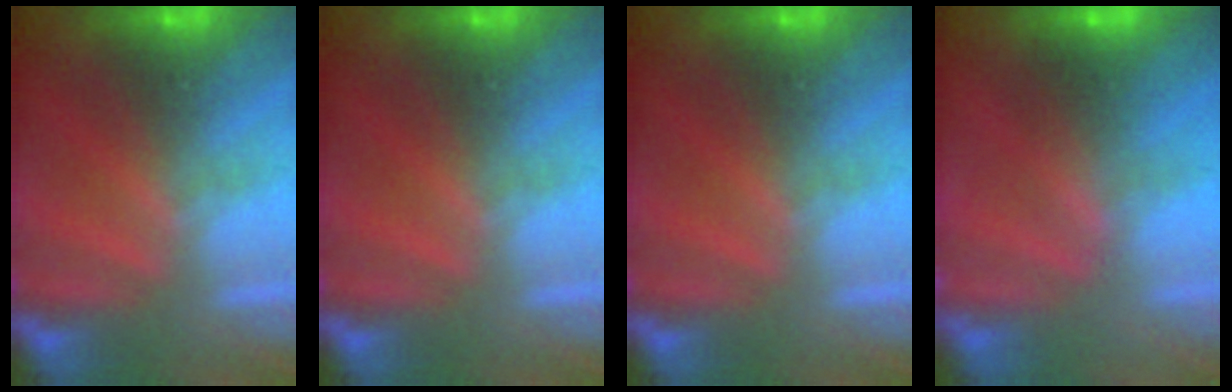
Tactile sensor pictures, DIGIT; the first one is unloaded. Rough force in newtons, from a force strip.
{"total": 0.0}
{"total": 0.0}
{"total": 2.7}